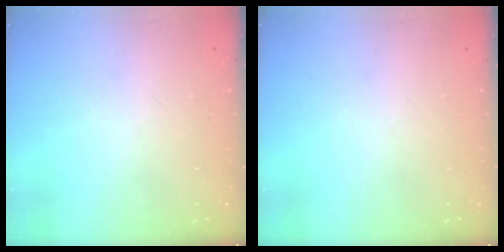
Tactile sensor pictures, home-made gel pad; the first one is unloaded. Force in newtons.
{"total": 0.0}